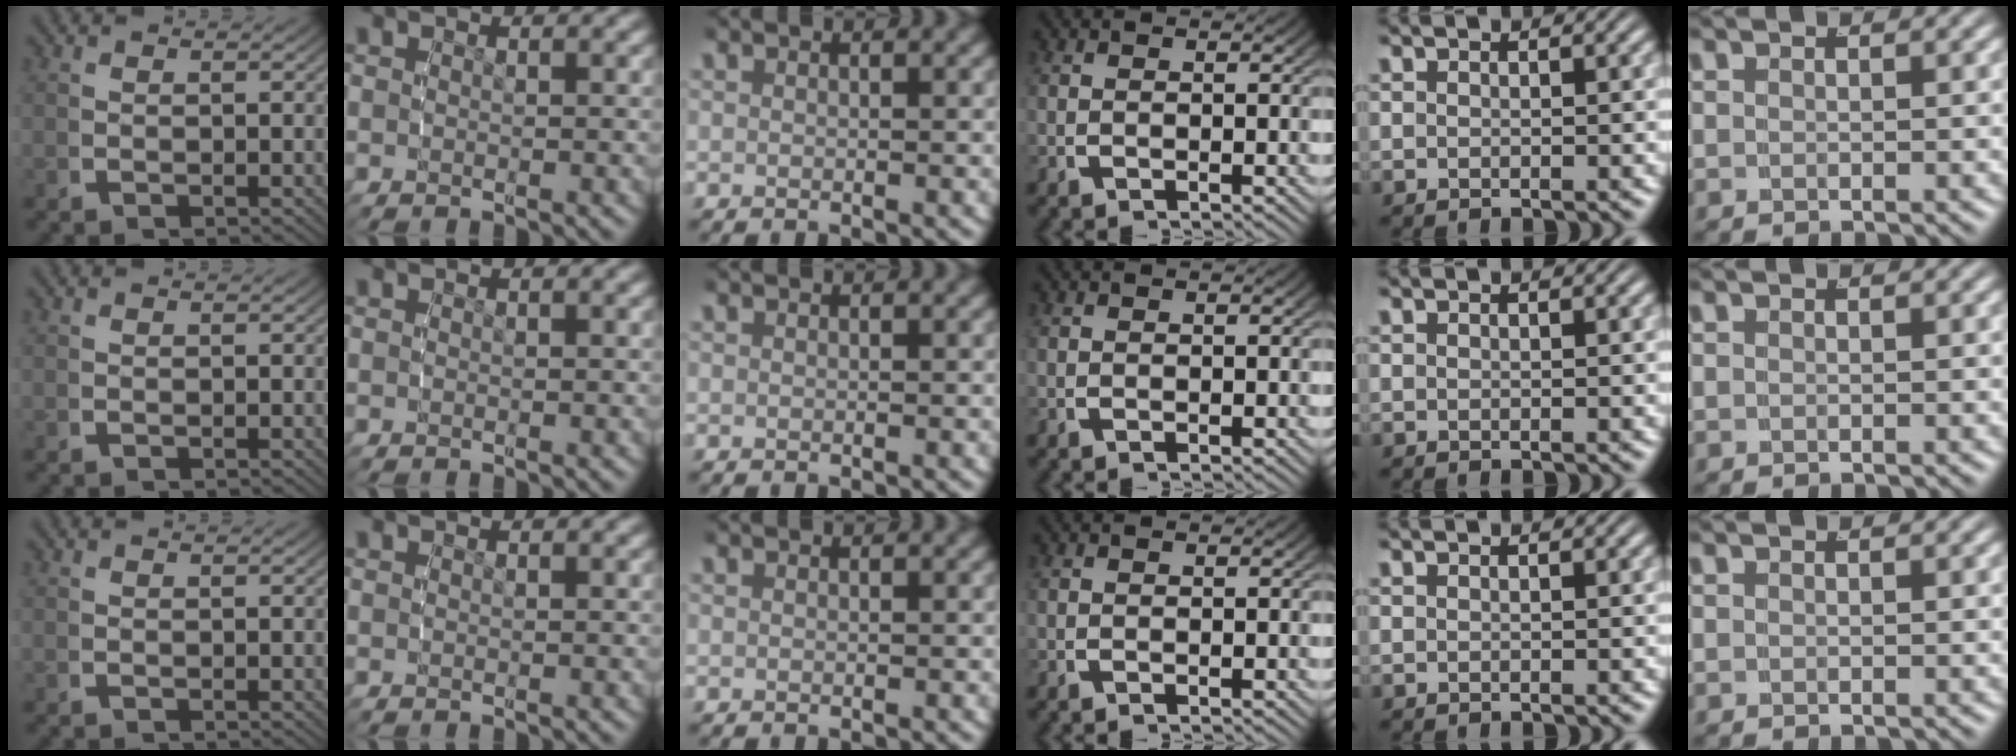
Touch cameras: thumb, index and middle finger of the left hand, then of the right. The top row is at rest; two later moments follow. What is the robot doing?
{"motion": "reach", "object": "paper towel"}